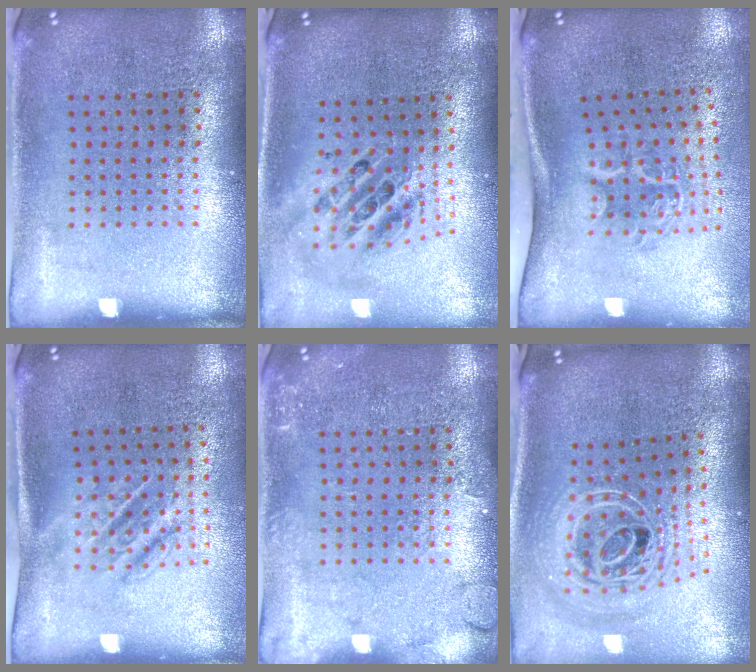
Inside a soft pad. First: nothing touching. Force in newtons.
{"total": 2.2, "press": 1.6, "slide": 1.4}
{"total": 2.0, "press": 1.3, "slide": 1.6}
{"total": 1.7, "press": 1.3, "slide": 1.1}
{"total": 2.0, "press": 2.0, "slide": 0.4}
{"total": 2.8, "press": 2.0, "slide": 1.9}